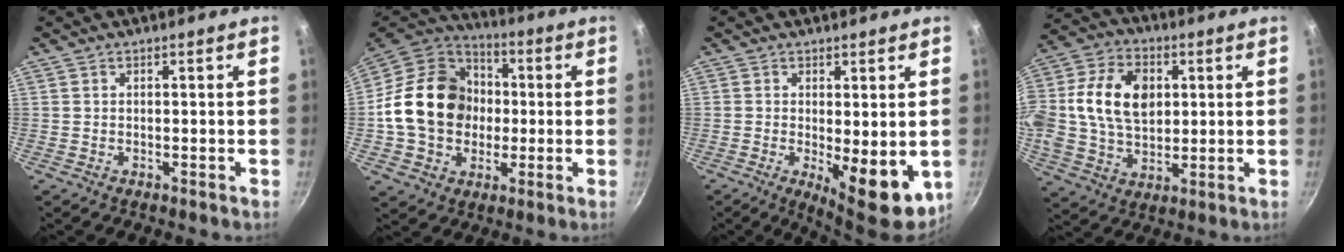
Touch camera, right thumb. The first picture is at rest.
{"total": 20.6, "force": [-0.3, 16.7, 12.1], "torque": [-0.182, 0.035, -0.008]}
{"total": 10.2, "force": [-1.6, 3.8, 9.4], "torque": [-0.110, -0.006, -0.008]}
{"total": 17.3, "force": [2.8, 12.0, 12.1], "torque": [-0.213, 0.013, 0.040]}